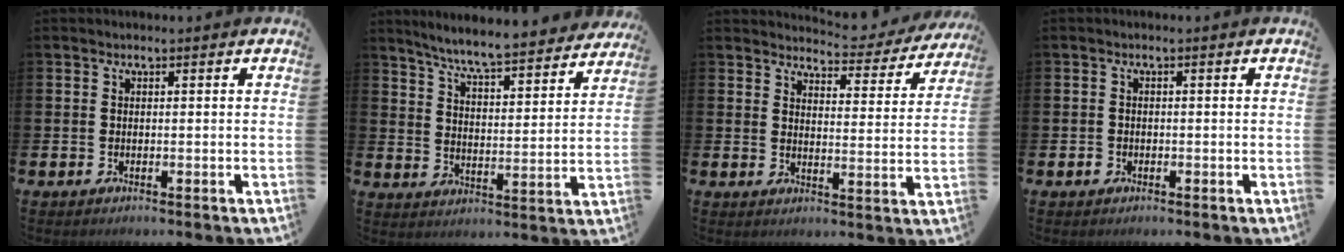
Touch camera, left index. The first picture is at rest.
{"total": 7.1, "force": [6.8, 0.0, 2.2], "torque": [-0.069, -0.052, 0.115]}
{"total": 4.4, "force": [4.3, 0.8, 0.7], "torque": [-0.015, -0.035, 0.070]}
{"total": 0.9, "force": [-0.5, 0.8, 0.1], "torque": [-0.003, 0.004, -0.012]}